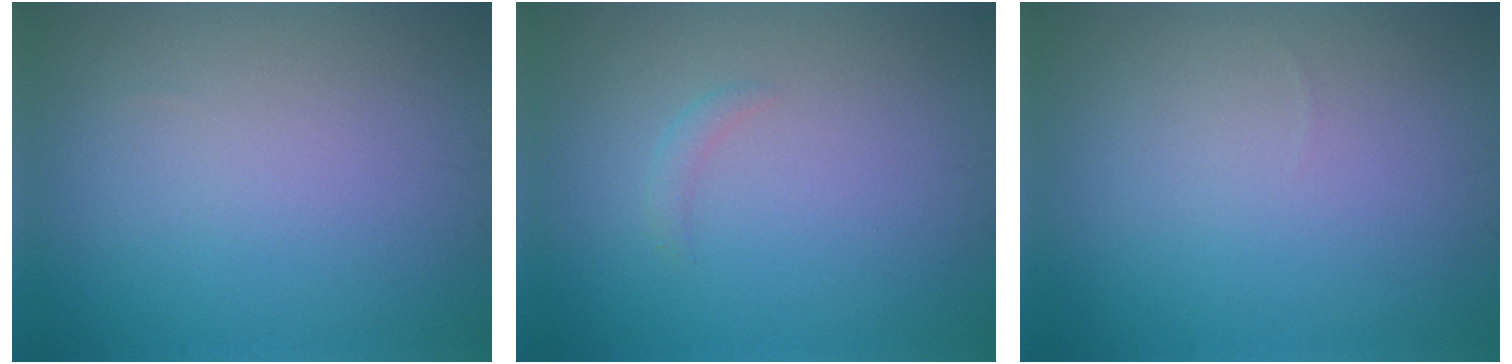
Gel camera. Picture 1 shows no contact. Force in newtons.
{"total": 0.8, "press": 0.8, "slide": 0.0}
{"total": 0.0}